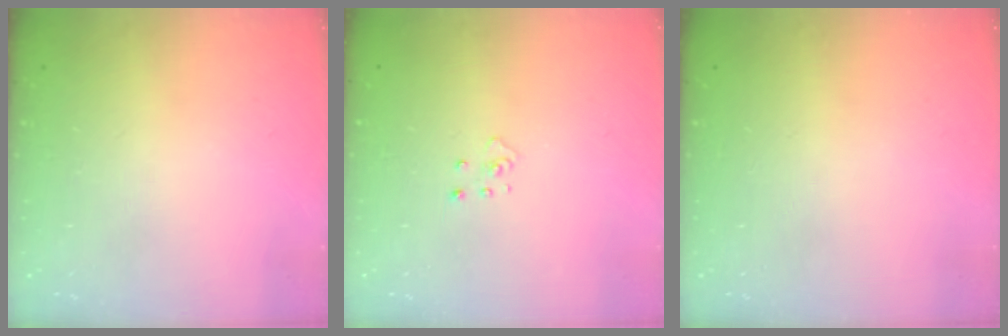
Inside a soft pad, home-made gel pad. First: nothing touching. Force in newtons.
{"total": 2.9, "press": 2.9, "slide": 0.2}
{"total": 0.0}